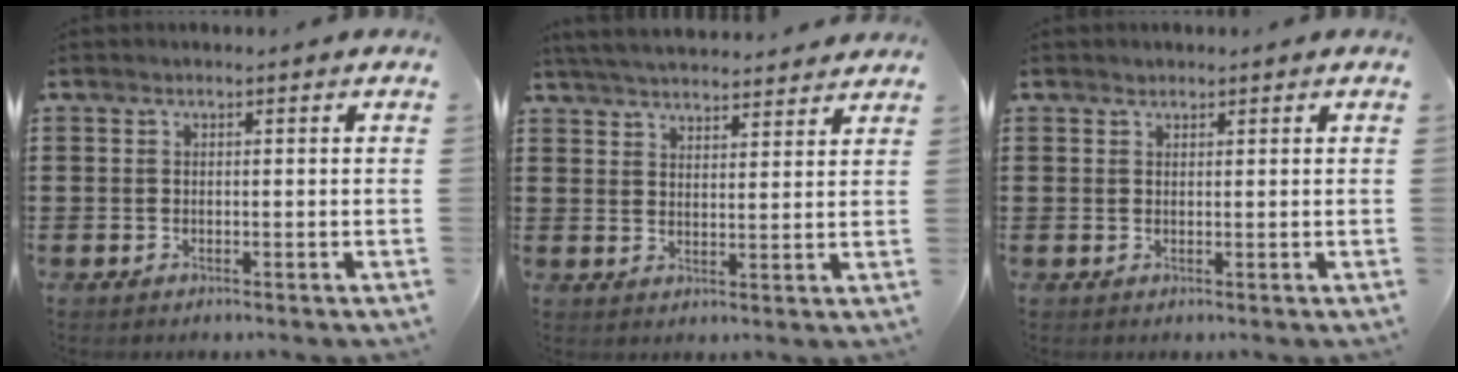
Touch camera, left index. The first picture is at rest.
{"total": 4.6, "force": [4.6, 0.2, 0.8], "torque": [-0.031, -0.018, 0.083]}
{"total": 0.7, "force": [0.7, 0.3, 0.0], "torque": [-0.001, 0.001, 0.014]}